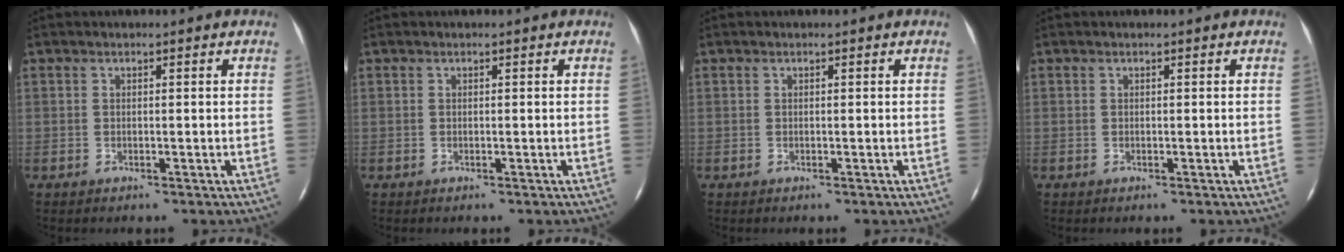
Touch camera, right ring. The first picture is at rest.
{"total": 0.0}
{"total": 0.0}
{"total": 0.0}